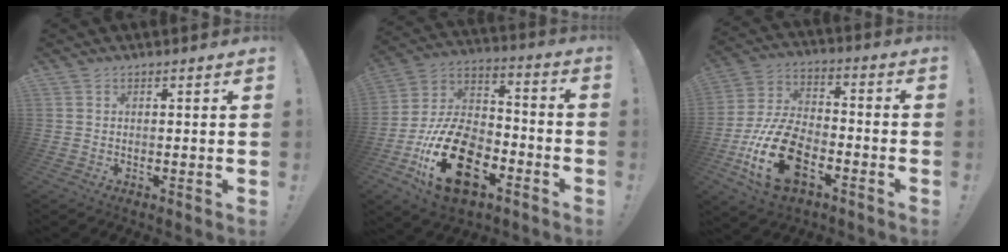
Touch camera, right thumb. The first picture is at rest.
{"total": 24.6, "force": [-10.9, 14.7, 16.4], "torque": [-0.299, 0.070, -0.173]}
{"total": 20.9, "force": [-8.5, 12.2, 14.7], "torque": [-0.281, 0.050, -0.136]}